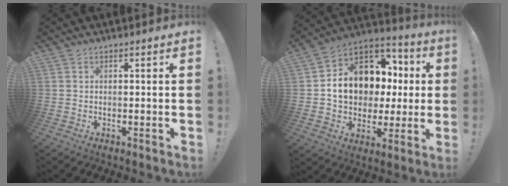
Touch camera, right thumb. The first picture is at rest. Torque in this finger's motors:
{"motor_torque": [2.42, 2.59, 0.71, -0.42, 0.09]}